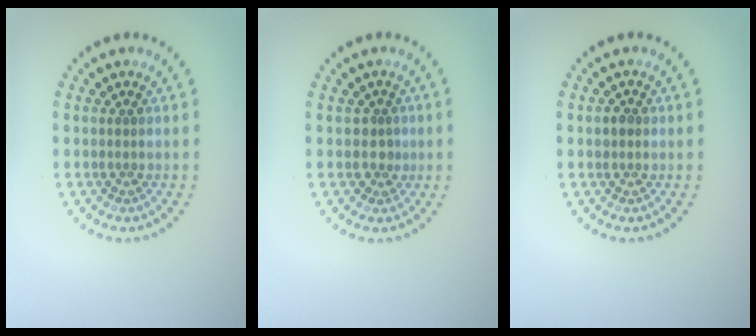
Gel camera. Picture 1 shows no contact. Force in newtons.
{"total": 1.6, "press": 1.3, "slide": 1.0}
{"total": 1.3, "press": 1.2, "slide": 0.4}